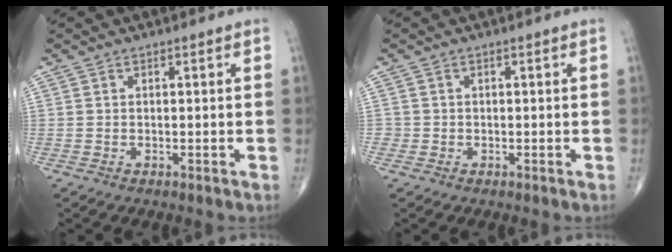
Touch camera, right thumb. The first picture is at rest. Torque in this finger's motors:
{"motor_torque": [-0.06, -0.15, 0.22, -0.06, -0.03]}